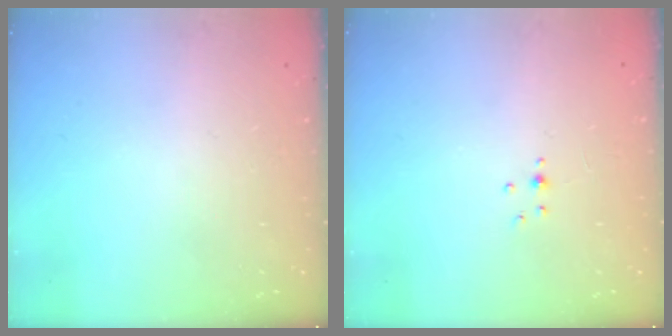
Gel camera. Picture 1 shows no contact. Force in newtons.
{"total": 2.5, "press": 2.3, "slide": 1.0}